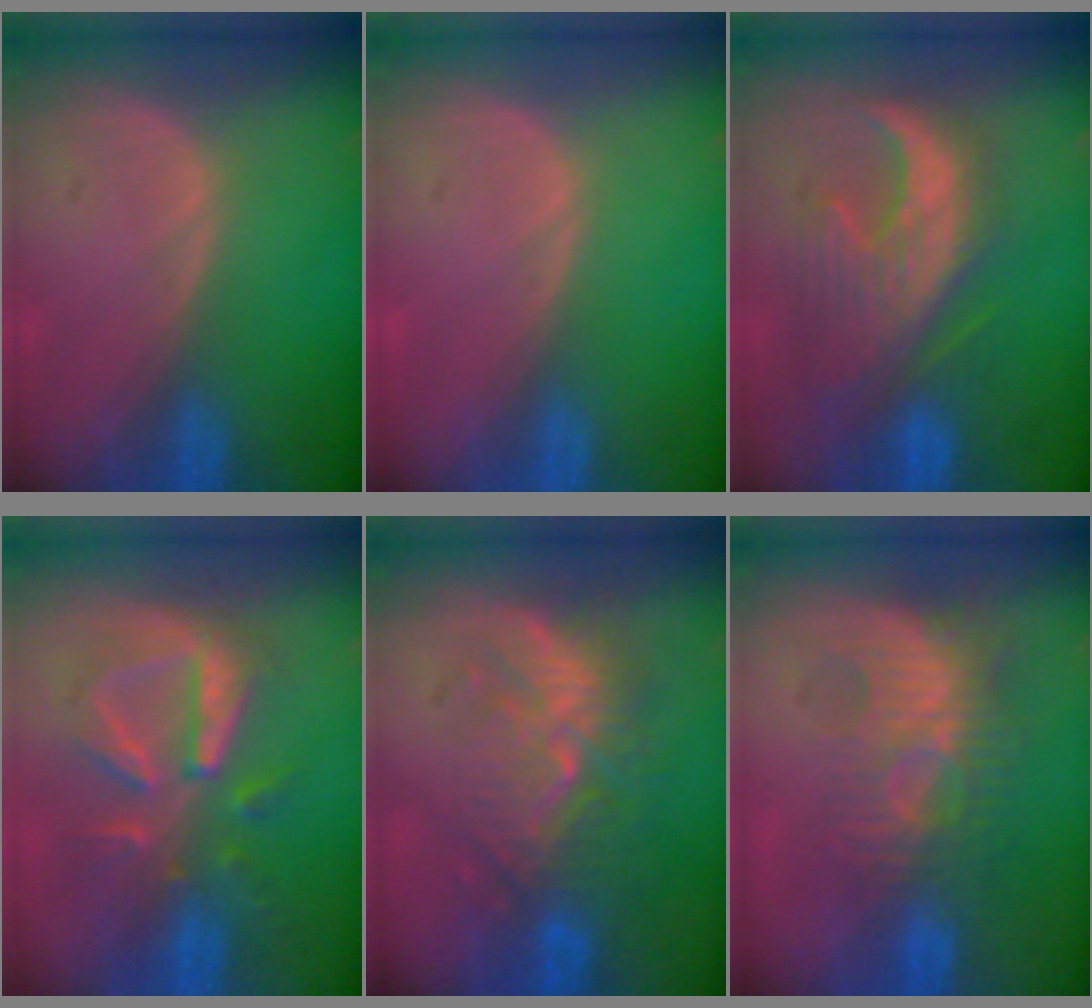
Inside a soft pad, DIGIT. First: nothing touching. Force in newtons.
{"total": 0.0}
{"total": 10.0, "press": 9.8, "slide": 1.9}
{"total": 8.5, "press": 8.3, "slide": 1.5}
{"total": 9.4, "press": 9.0, "slide": 2.7}
{"total": 9.8, "press": 8.5, "slide": 4.8}